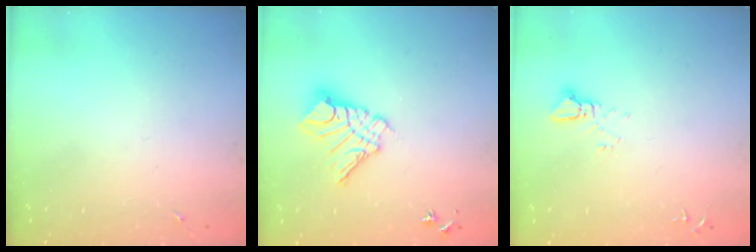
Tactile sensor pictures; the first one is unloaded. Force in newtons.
{"total": 11.7, "press": 11.7, "slide": 1.2}
{"total": 2.5, "press": 2.5, "slide": 0.1}